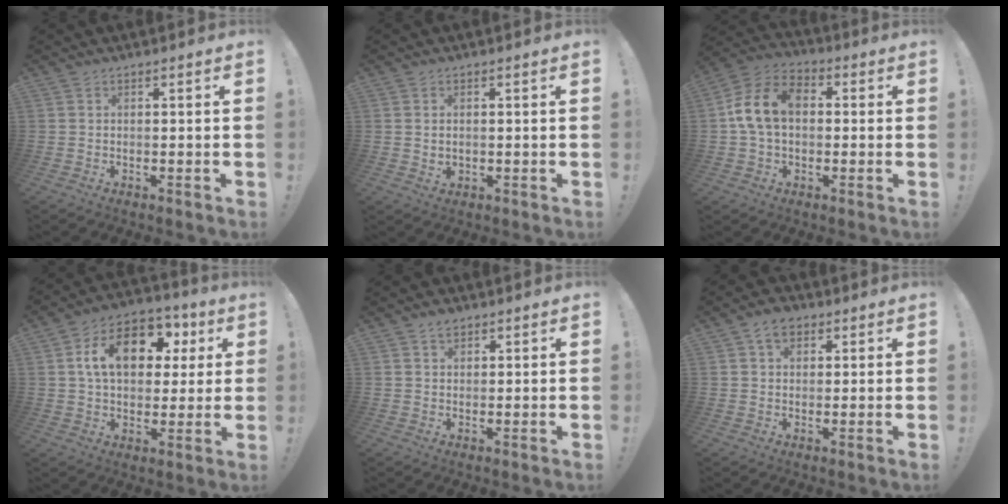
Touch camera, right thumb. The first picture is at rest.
{"total": 1.6, "force": [0.7, 0.9, 1.2], "torque": [-0.021, 0.000, 0.011]}
{"total": 13.2, "force": [1.5, 9.2, 9.4], "torque": [-0.179, 0.021, 0.031]}
{"total": 16.4, "force": [5.0, 10.8, 11.3], "torque": [-0.175, -0.003, 0.090]}
{"total": 2.7, "force": [1.8, 1.8, 1.1], "torque": [-0.002, -0.009, 0.030]}
{"total": 5.8, "force": [2.9, 4.0, 3.1], "torque": [-0.047, -0.001, 0.053]}